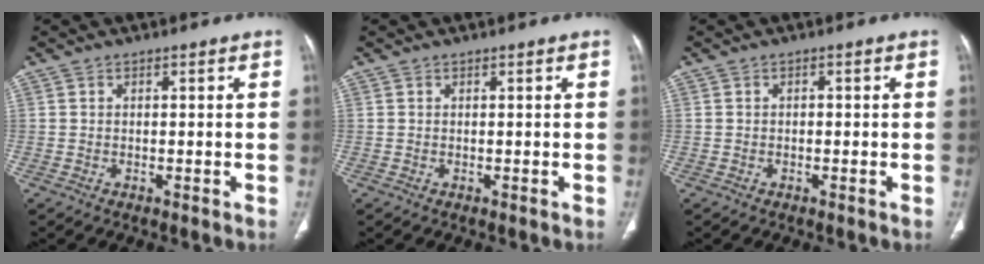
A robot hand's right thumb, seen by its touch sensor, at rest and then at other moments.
{"total": 0.0}
{"total": 0.6, "force": [0.0, 0.5, 0.4], "torque": [-0.008, 0.005, 0.001]}